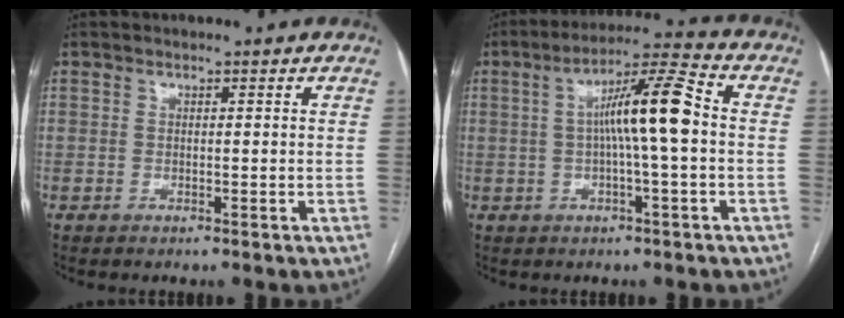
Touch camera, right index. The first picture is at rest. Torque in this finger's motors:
{"motor_torque": [1.51, -0.14, 0.81, 0.18]}